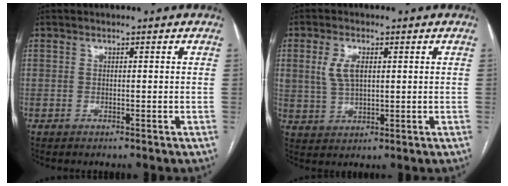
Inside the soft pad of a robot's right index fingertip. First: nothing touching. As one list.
[{"total": 5.2, "force": [1.4, 2.7, 4.2], "torque": [-0.093, 0.008, 0.033]}]